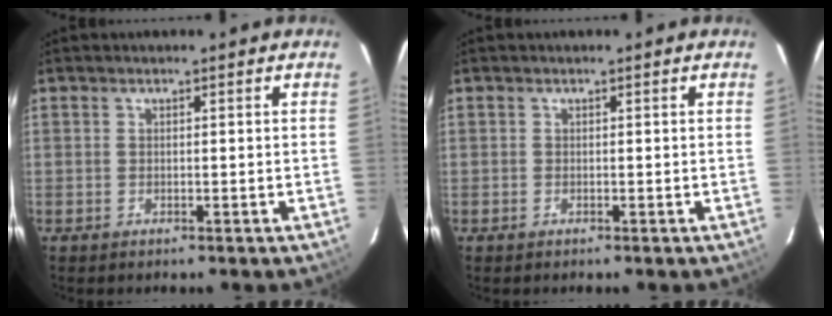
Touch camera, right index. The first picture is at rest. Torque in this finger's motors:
{"motor_torque": [-0.02, 0.02, -0.15, -0.06]}